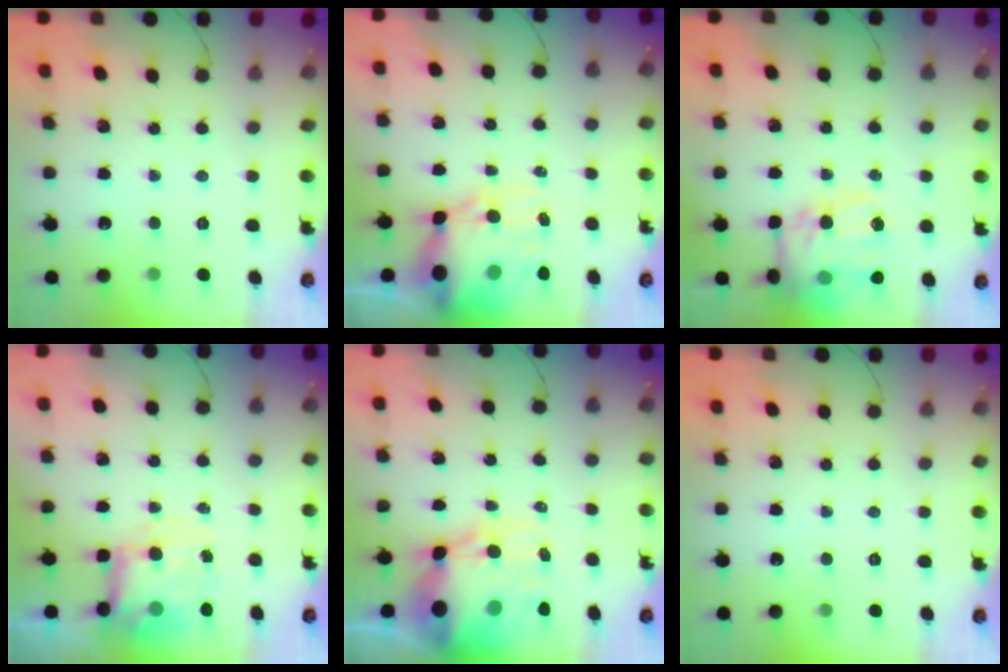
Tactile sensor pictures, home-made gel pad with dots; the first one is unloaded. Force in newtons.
{"total": 15.9, "press": 15.4, "slide": 3.8}
{"total": 15.5, "press": 15.2, "slide": 3.1}
{"total": 8.6, "press": 8.3, "slide": 2.2}
{"total": 19.6, "press": 19.0, "slide": 4.6}
{"total": 0.0}